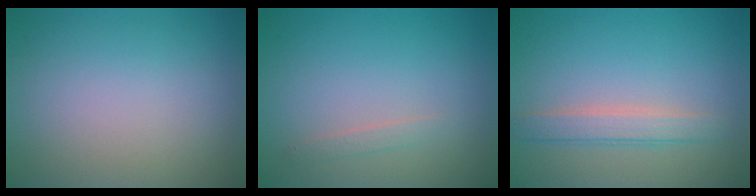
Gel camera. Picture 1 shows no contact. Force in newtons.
{"total": 0.8, "press": 0.8, "slide": 0.0}
{"total": 2.4, "press": 2.4, "slide": 0.1}